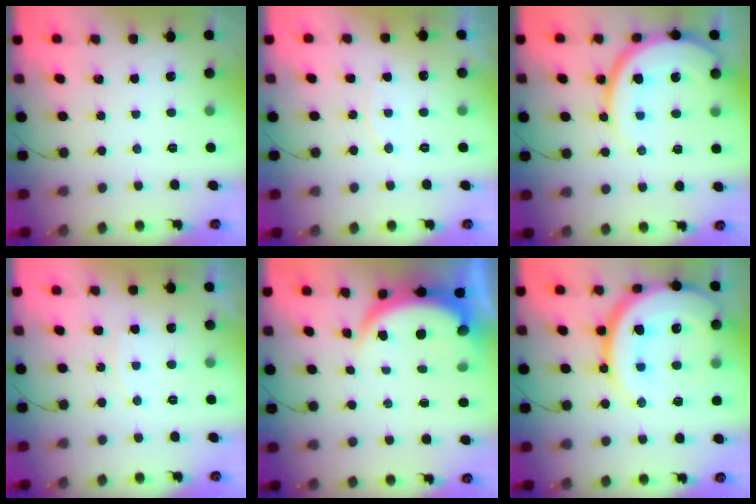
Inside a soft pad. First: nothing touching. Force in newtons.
{"total": 3.9, "press": 3.8, "slide": 0.7}
{"total": 13.8, "press": 13.8, "slide": 1.2}
{"total": 4.7, "press": 4.7, "slide": 0.4}
{"total": 6.8, "press": 6.8, "slide": 0.9}
{"total": 24.4, "press": 24.3, "slide": 2.5}